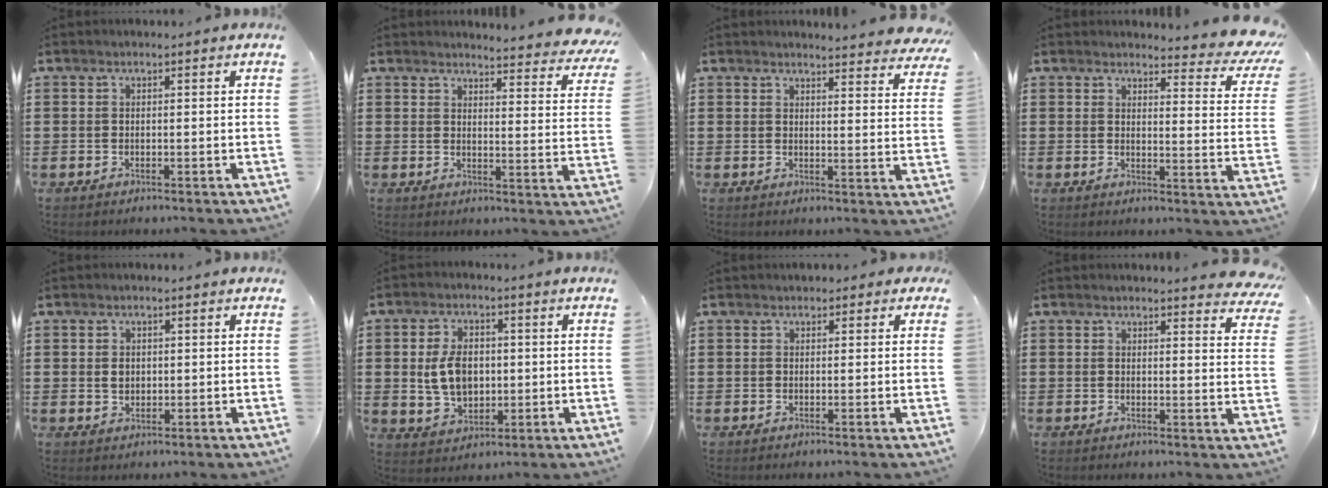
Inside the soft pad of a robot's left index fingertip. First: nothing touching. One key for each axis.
{"total": 4.3, "fx": 4.1, "fy": -0.1, "fz": 1.3, "tx": -0.027, "ty": -0.029, "tz": 0.068}
{"total": 3.9, "fx": 3.8, "fy": -0.1, "fz": 0.9, "tx": -0.023, "ty": -0.018, "tz": 0.068}
{"total": 4.7, "fx": 4.2, "fy": 0.5, "fz": 2.1, "tx": -0.035, "ty": -0.030, "tz": 0.068}
{"total": 1.7, "fx": 0.3, "fy": 1.3, "fz": 1.0, "tx": -0.024, "ty": 0.008, "tz": 0.006}
{"total": 7.1, "fx": 0.3, "fy": 4.8, "fz": 5.3, "tx": -0.119, "ty": 0.004, "tz": -0.002}
{"total": 1.1, "fx": 0.7, "fy": 0.8, "fz": 0.3, "tx": -0.002, "ty": 0.003, "tz": 0.011}
{"total": 3.1, "fx": 3.0, "fy": 0.1, "fz": 0.8, "tx": -0.017, "ty": -0.011, "tz": 0.055}